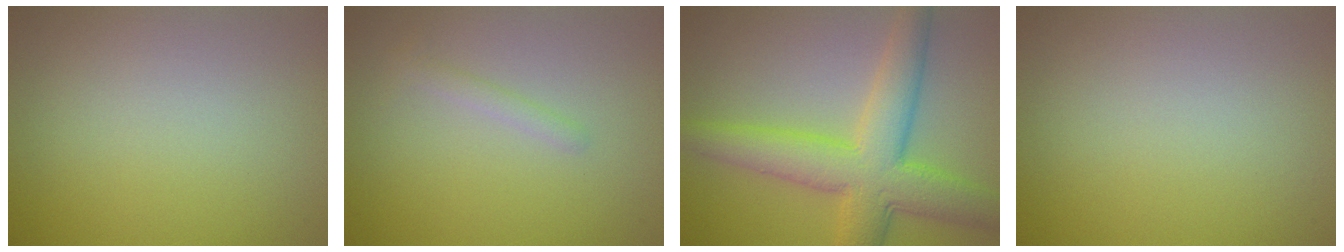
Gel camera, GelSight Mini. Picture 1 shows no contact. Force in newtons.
{"total": 1.1, "press": 1.1, "slide": 0.0}
{"total": 7.7, "press": 7.7, "slide": 0.2}
{"total": 0.0}